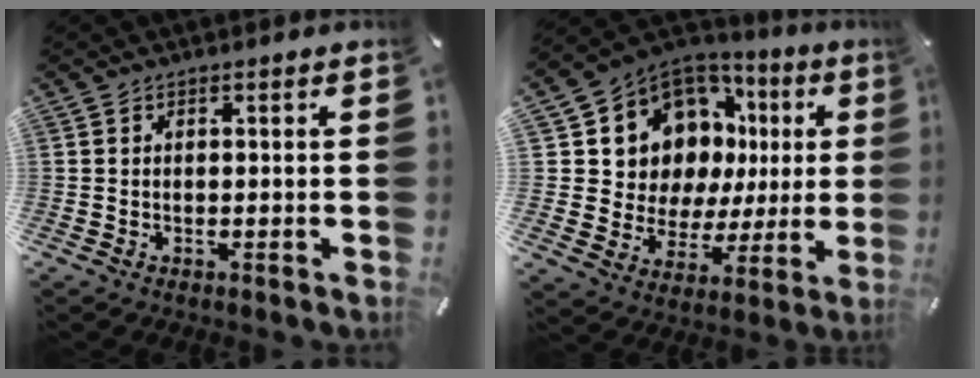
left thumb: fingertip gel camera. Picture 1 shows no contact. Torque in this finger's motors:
{"motor_torque": [1.95, 3.06, 1.73, -0.29, 0.12]}